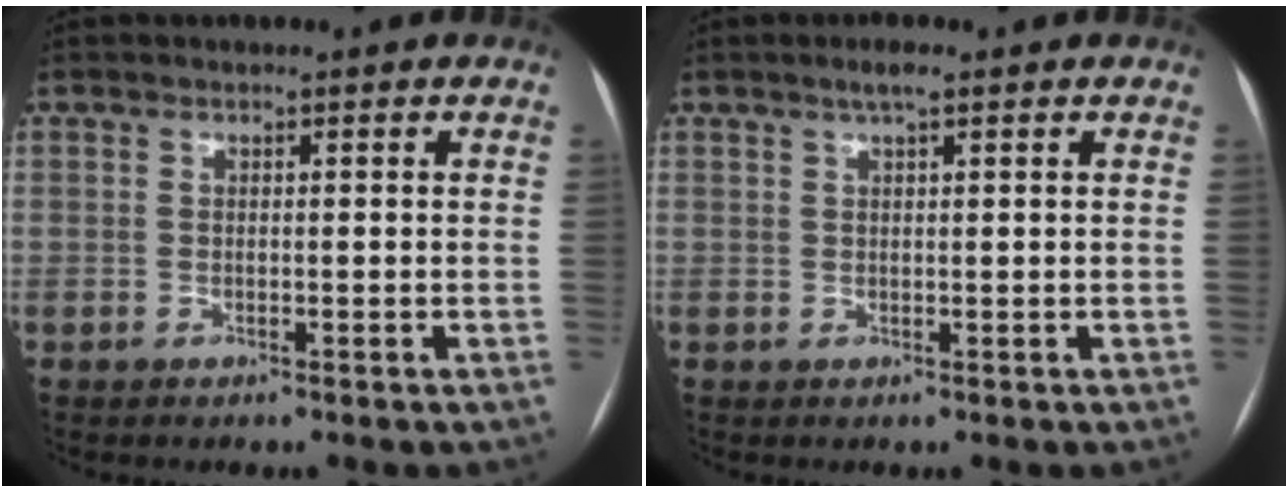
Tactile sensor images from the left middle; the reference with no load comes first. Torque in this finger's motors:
{"motor_torque": [0.17, -0.17, 0.00, 0.03]}